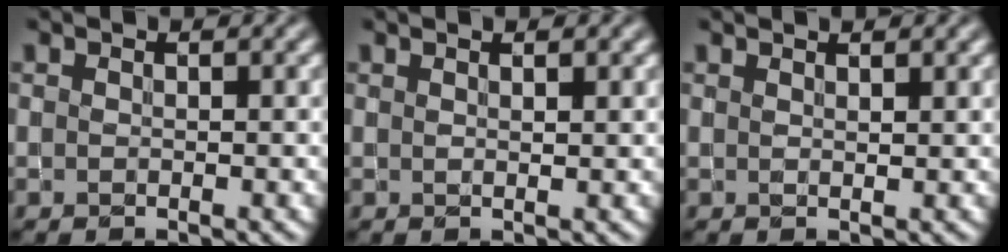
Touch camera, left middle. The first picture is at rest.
{"total": 1.5, "force": [0.9, 0.4, 1.1], "torque": [-0.011, -0.001, 0.008]}
{"total": 1.5, "force": [1.2, 0.4, 0.8], "torque": [-0.007, -0.003, 0.011]}